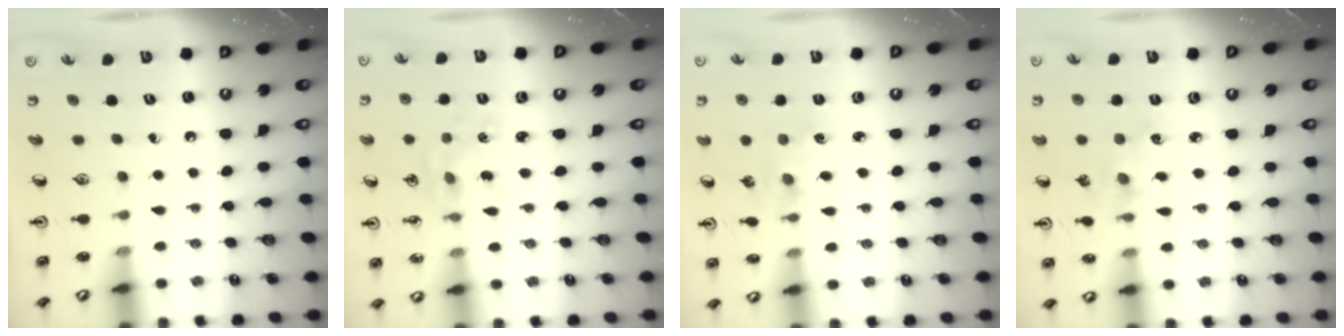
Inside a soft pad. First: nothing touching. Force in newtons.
{"total": 1.7, "press": 1.7, "slide": 0.3}
{"total": 1.5, "press": 1.5, "slide": 0.1}
{"total": 2.5, "press": 2.4, "slide": 0.4}